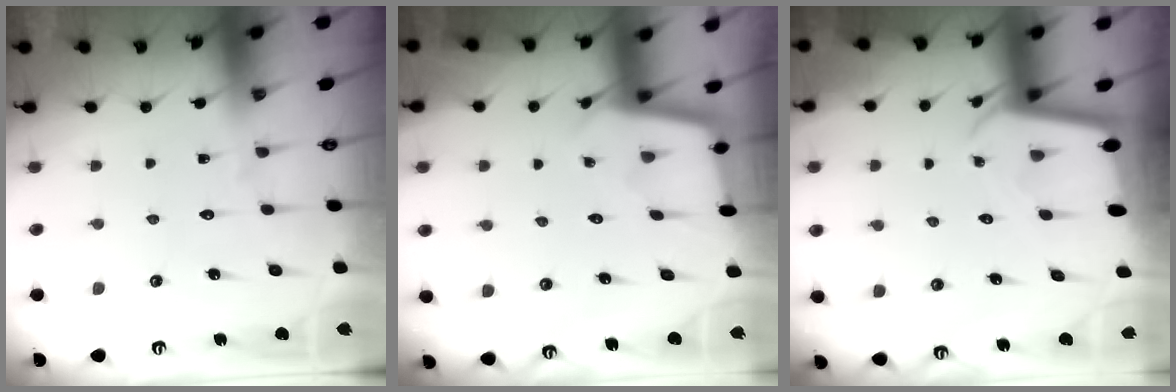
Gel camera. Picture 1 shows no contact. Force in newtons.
{"total": 2.4, "press": 2.4, "slide": 0.2}
{"total": 2.2, "press": 2.2, "slide": 0.1}